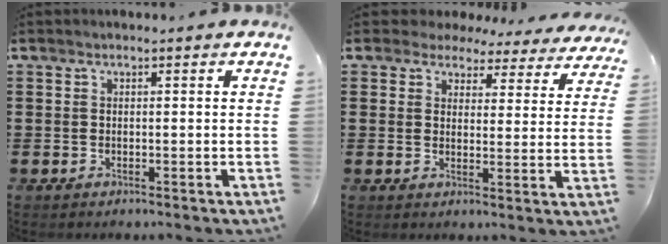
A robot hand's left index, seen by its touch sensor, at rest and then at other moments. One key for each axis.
{"total": 3.7, "fx": 3.4, "fy": 1.4, "fz": 0.6, "tx": -0.031, "ty": -0.014, "tz": 0.059}